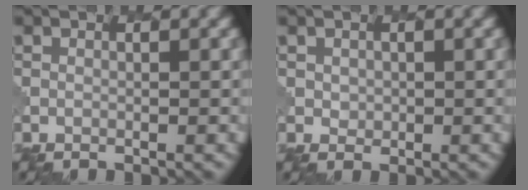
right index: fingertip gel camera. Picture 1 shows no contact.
{"total": 1.3, "force": [0.4, 1.2, 0.3], "torque": [-0.006, -0.004, 0.007]}